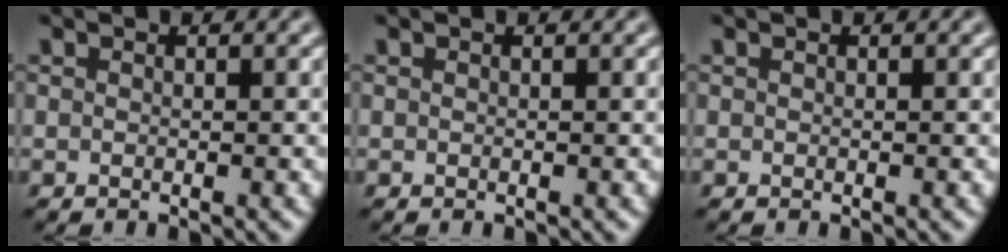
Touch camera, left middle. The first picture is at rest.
{"total": 0.0}
{"total": 0.0}